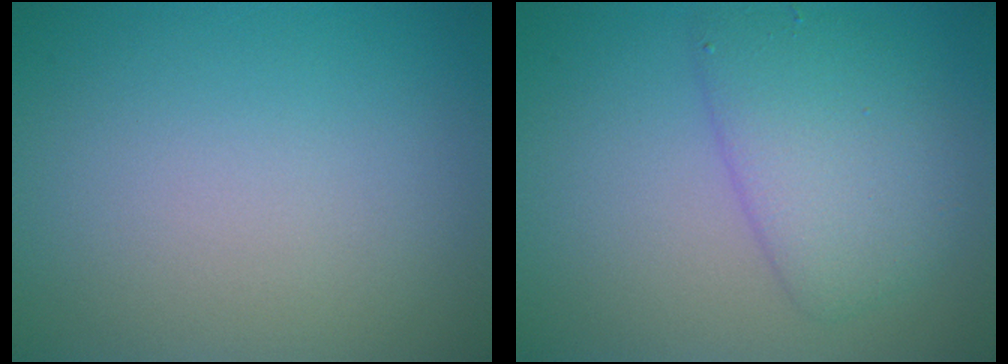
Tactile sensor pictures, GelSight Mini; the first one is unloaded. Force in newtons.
{"total": 4.4, "press": 4.4, "slide": 0.0}